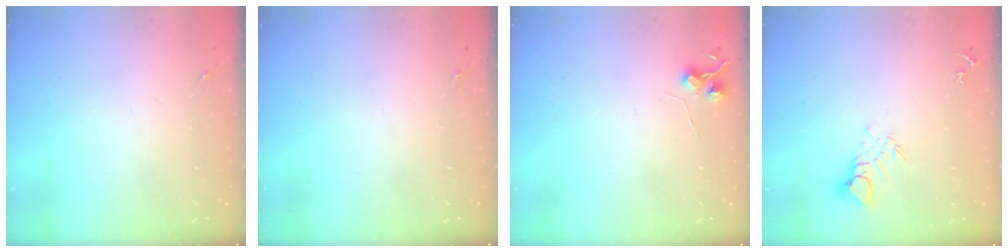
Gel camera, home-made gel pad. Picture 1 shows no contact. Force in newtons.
{"total": 0.0}
{"total": 5.8, "press": 5.8, "slide": 0.7}
{"total": 6.2, "press": 6.2, "slide": 0.5}